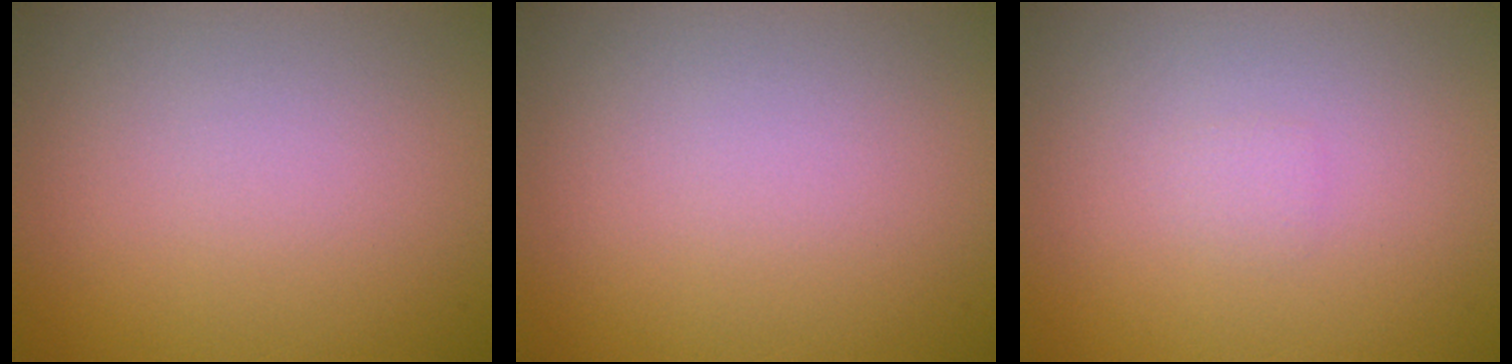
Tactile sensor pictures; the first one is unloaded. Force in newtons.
{"total": 0.0}
{"total": 0.5, "press": 0.5, "slide": 0.0}